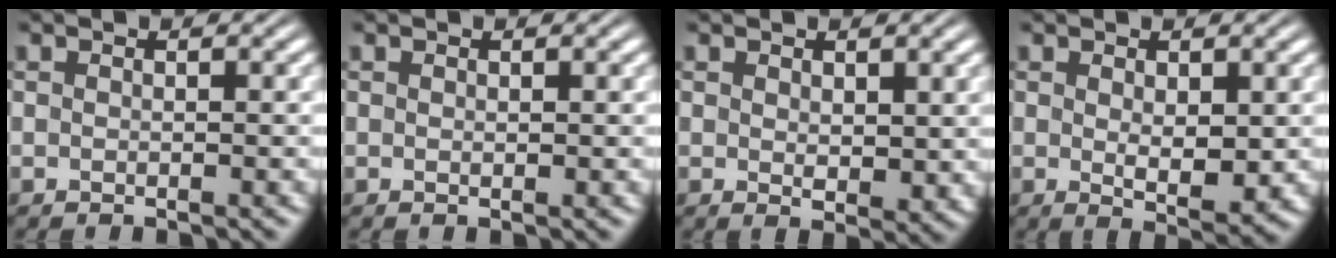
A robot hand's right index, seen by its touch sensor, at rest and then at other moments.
{"total": 0.0}
{"total": 1.5, "force": [0.4, 0.6, 1.3], "torque": [-0.012, -0.016, 0.018]}
{"total": 2.9, "force": [0.0, 1.0, 2.7], "torque": [-0.043, -0.025, 0.010]}